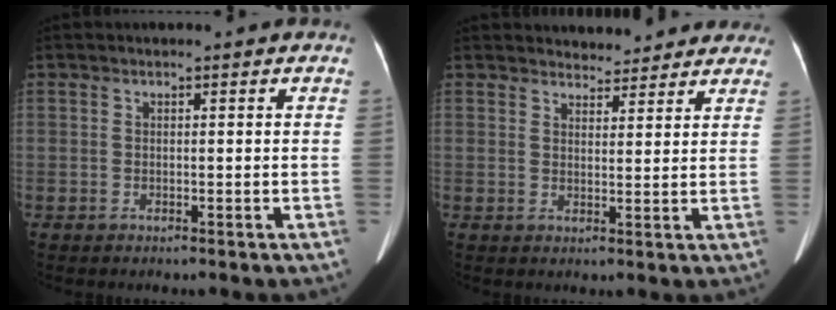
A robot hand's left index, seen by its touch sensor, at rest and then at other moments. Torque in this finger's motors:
{"motor_torque": [0.10, 0.01, -0.11, -0.03]}